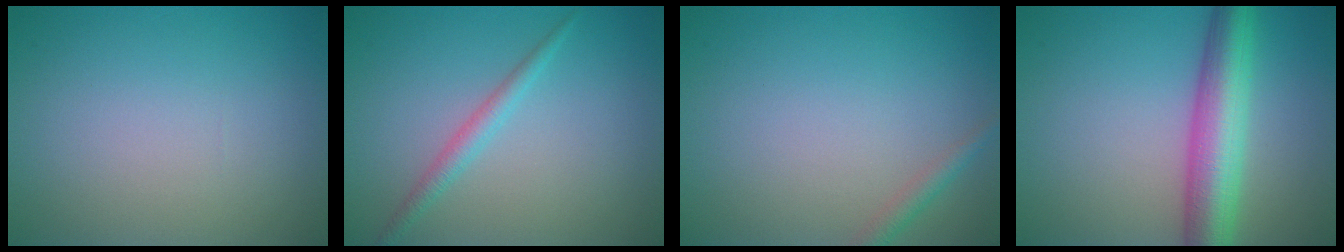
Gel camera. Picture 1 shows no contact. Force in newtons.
{"total": 1.7, "press": 1.7, "slide": 0.1}
{"total": 1.3, "press": 1.3, "slide": 0.0}
{"total": 7.0, "press": 7.0, "slide": 0.2}